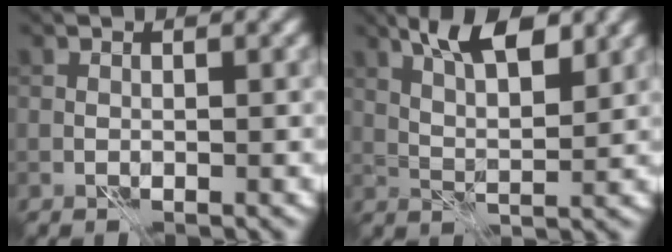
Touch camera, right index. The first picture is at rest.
{"total": 6.0, "force": [3.4, 2.1, 4.4], "torque": [-0.071, 0.008, 0.054]}